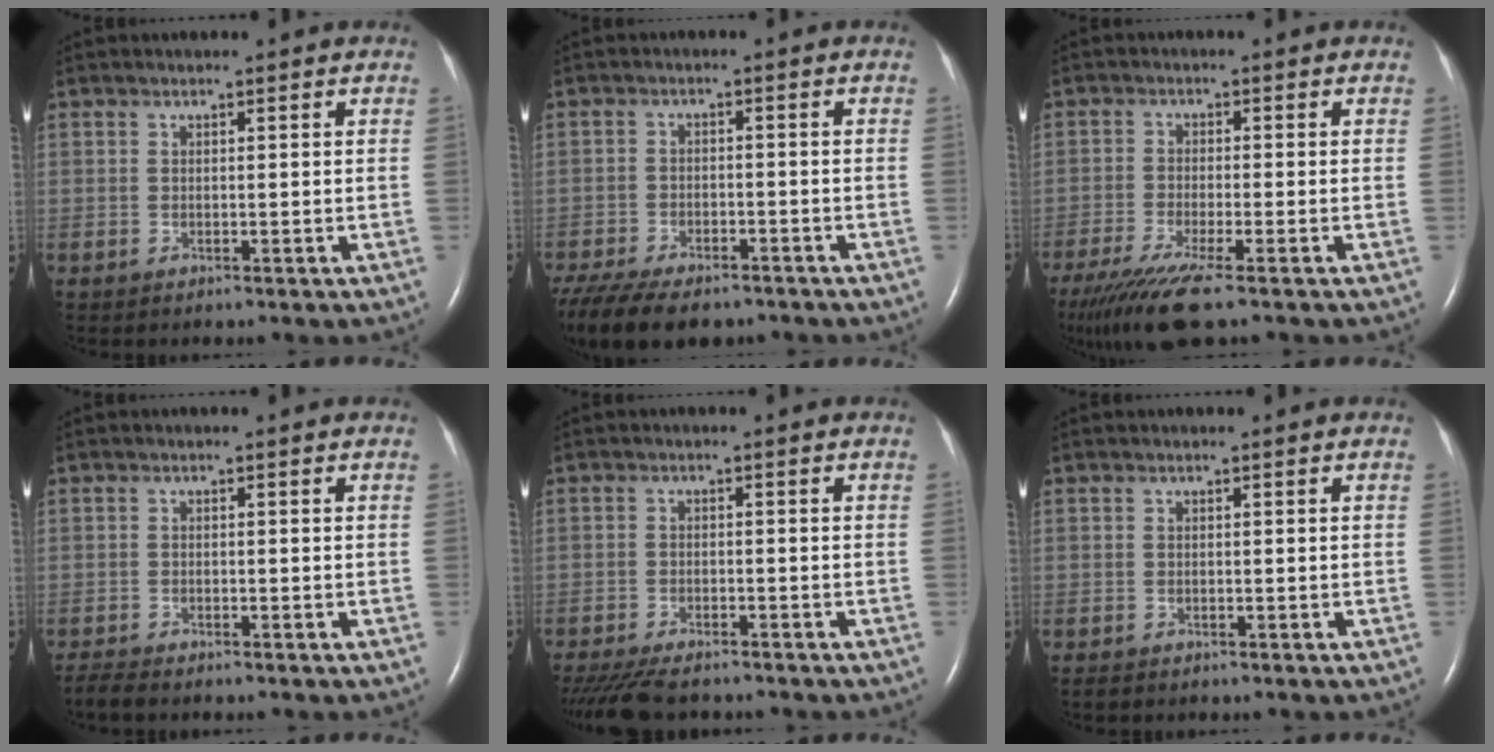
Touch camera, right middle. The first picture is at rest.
{"total": 15.5, "force": [-11.9, 6.2, 7.7], "torque": [-0.186, -0.022, -0.176]}
{"total": 10.6, "force": [-7.7, 0.7, 7.2], "torque": [-0.129, -0.030, -0.133]}
{"total": 2.0, "force": [-1.9, 0.2, 0.6], "torque": [-0.020, -0.009, -0.033]}
{"total": 9.4, "force": [-7.9, 2.4, 4.3], "torque": [-0.071, -0.014, -0.122]}
{"total": 0.6, "force": [-0.5, 0.2, 0.1], "torque": [-0.008, -0.002, -0.008]}